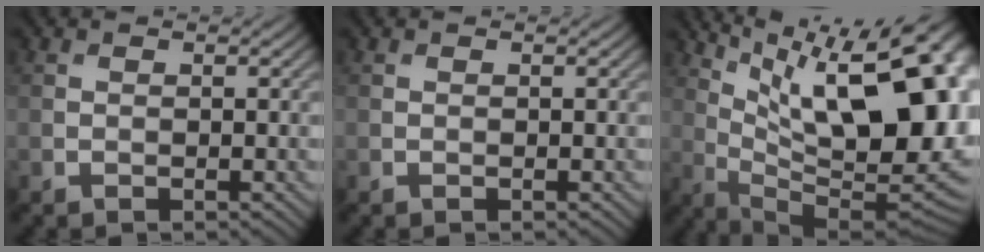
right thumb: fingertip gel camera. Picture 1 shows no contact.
{"total": 0.0}
{"total": 19.6, "force": [6.7, 7.4, 16.9], "torque": [-0.242, 0.033, 0.114]}